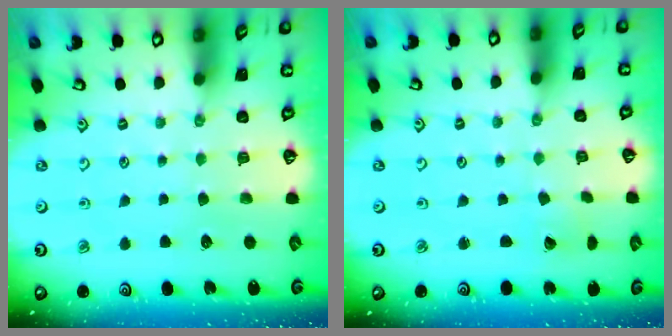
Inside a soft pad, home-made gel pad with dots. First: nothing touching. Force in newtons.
{"total": 1.5, "press": 1.5, "slide": 0.2}